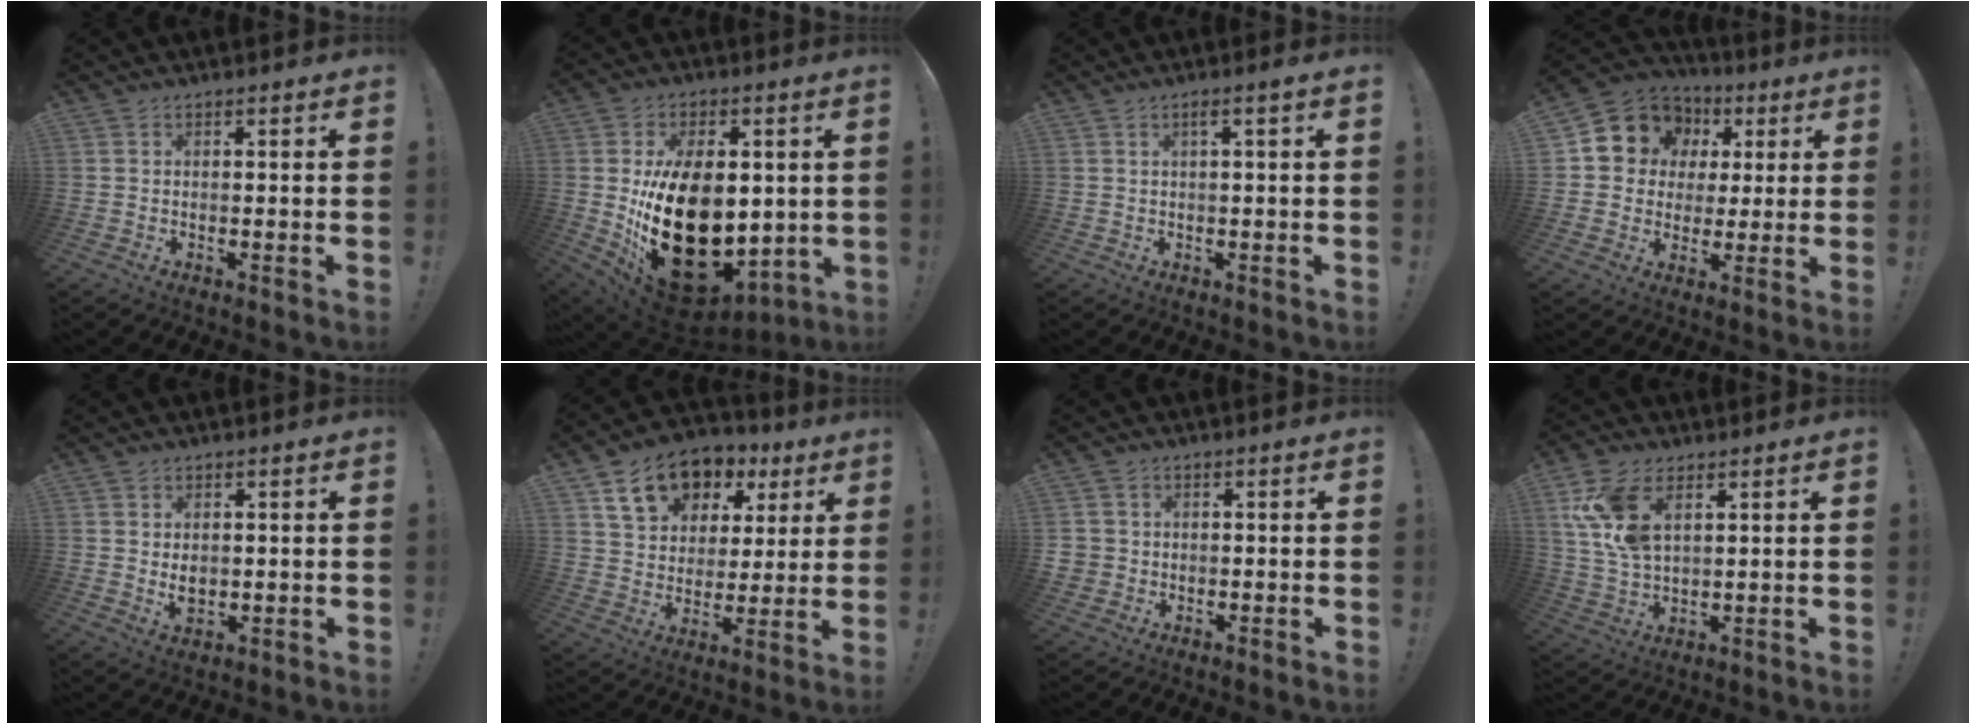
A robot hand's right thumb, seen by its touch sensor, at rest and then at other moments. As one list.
[{"total": 27.5, "force": [-1.8, 17.8, 20.9], "torque": [-0.375, -0.005, -0.004]}, {"total": 2.6, "force": [0.5, -0.3, 2.5], "torque": [-0.039, -0.002, 0.005]}, {"total": 11.6, "force": [4.6, 10.1, 3.2], "torque": [-0.048, -0.024, 0.097]}, {"total": 4.1, "force": [0.5, 3.1, 2.6], "torque": [-0.032, -0.003, 0.011]}, {"total": 15.8, "force": [8.3, 11.2, 7.6], "torque": [-0.109, -0.033, 0.157]}, {"total": 3.3, "force": [0.2, 3.2, 0.8], "torque": [-0.018, 0.007, 0.006]}, {"total": 12.1, "force": [5.2, 7.0, 8.4], "torque": [-0.174, -0.011, 0.101]}]